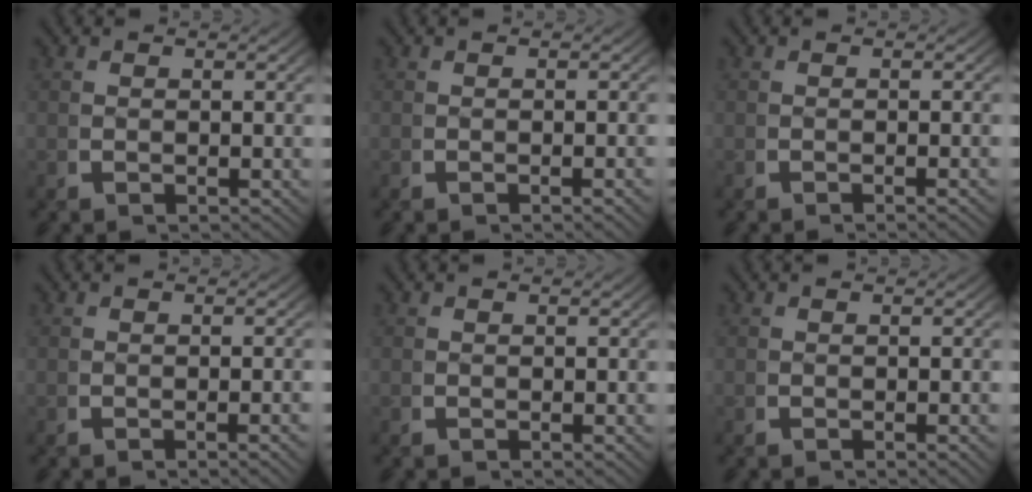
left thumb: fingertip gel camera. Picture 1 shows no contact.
{"total": 0.9, "force": [-0.3, -0.1, 0.8], "torque": [-0.016, 0.006, -0.006]}
{"total": 1.2, "force": [-0.9, -0.1, 0.9], "torque": [-0.011, 0.009, -0.016]}
{"total": 1.2, "force": [-0.4, -0.1, 1.1], "torque": [-0.018, 0.008, -0.009]}
{"total": 0.0}
{"total": 0.6, "force": [-0.3, -0.1, 0.6], "torque": [-0.008, 0.005, -0.006]}